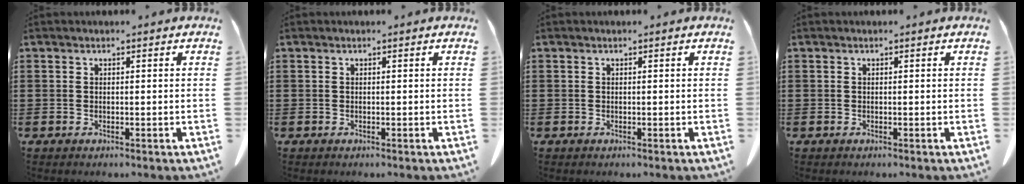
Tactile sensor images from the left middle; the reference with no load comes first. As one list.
[{"total": 0.0}, {"total": 0.0}, {"total": 0.0}]